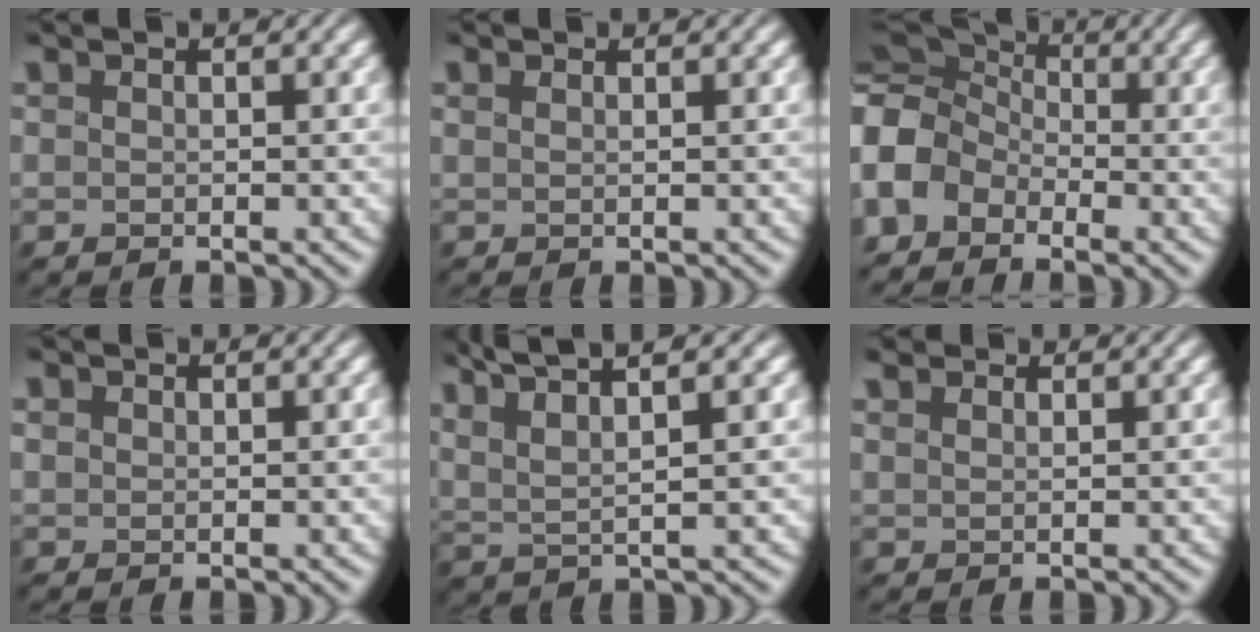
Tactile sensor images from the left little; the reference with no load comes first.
{"total": 0.0}
{"total": 9.3, "force": [-2.1, 7.8, 4.8], "torque": [-0.114, 0.000, -0.079]}
{"total": 0.6, "force": [0.2, 0.5, 0.0], "torque": [0.001, -0.002, 0.003]}
{"total": 7.1, "force": [5.0, 1.2, 4.9], "torque": [-0.099, 0.013, 0.076]}
{"total": 2.1, "force": [1.7, 0.9, 0.7], "torque": [-0.020, 0.000, 0.034]}